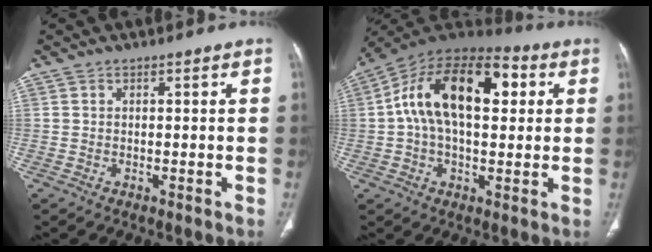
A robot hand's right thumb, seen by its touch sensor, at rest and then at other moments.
{"total": 20.4, "force": [4.0, 11.1, 16.6], "torque": [-0.266, 0.033, 0.056]}